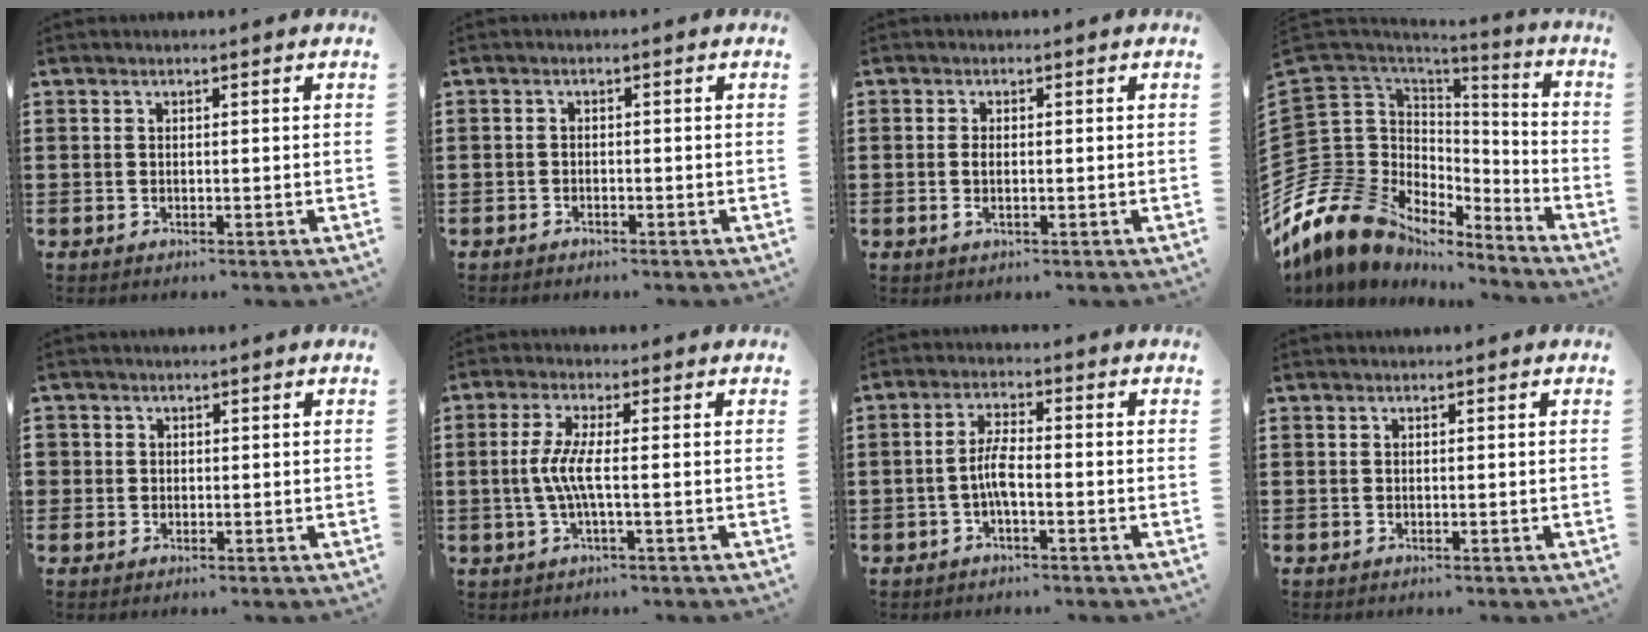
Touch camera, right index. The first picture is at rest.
{"total": 0.8, "force": [-0.7, 0.3, 0.1], "torque": [-0.004, -0.001, -0.015]}
{"total": 1.9, "force": [-0.2, 0.7, 1.8], "torque": [-0.042, -0.003, -0.007]}
{"total": 13.4, "force": [-7.6, 9.5, 5.5], "torque": [-0.180, -0.028, -0.141]}
{"total": 1.2, "force": [0.1, 1.2, 0.1], "torque": [-0.006, 0.005, 0.002]}
{"total": 4.9, "force": [-0.6, 0.4, 4.8], "torque": [-0.118, -0.013, -0.023]}
{"total": 4.3, "force": [-1.2, 1.1, 3.9], "torque": [-0.086, 0.001, -0.027]}
{"total": 0.0}